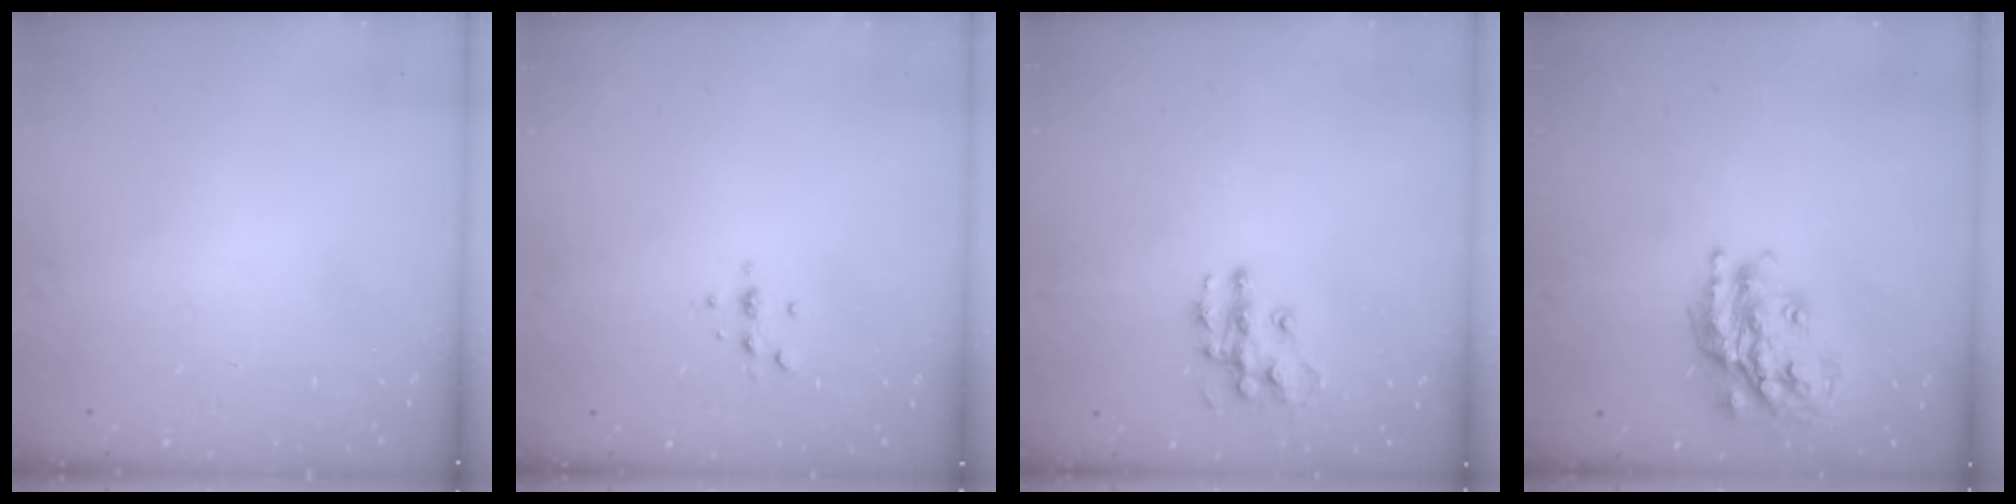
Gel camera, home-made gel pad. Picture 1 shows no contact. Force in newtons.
{"total": 3.7, "press": 3.3, "slide": 1.6}
{"total": 10.6, "press": 10.6, "slide": 0.6}
{"total": 20.4, "press": 20.3, "slide": 1.7}